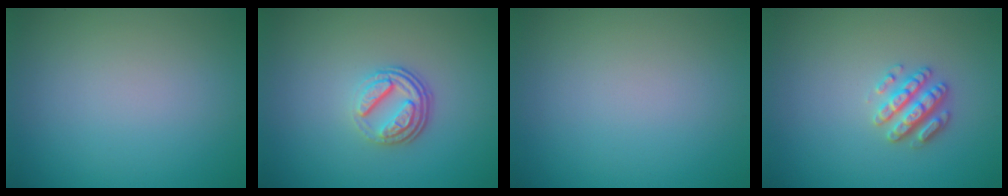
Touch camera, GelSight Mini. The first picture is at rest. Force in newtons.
{"total": 3.7, "press": 2.6, "slide": 2.6}
{"total": 0.0}
{"total": 2.8, "press": 2.7, "slide": 0.6}